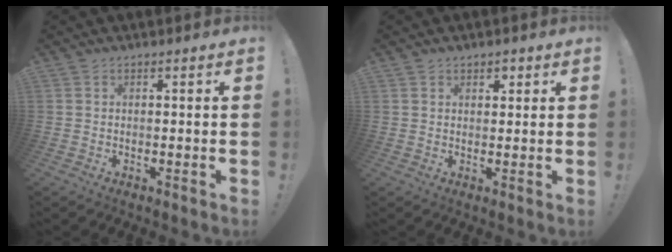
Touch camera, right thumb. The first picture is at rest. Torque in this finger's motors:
{"motor_torque": [0.27, 0.41, -0.04, 0.00, 0.02]}